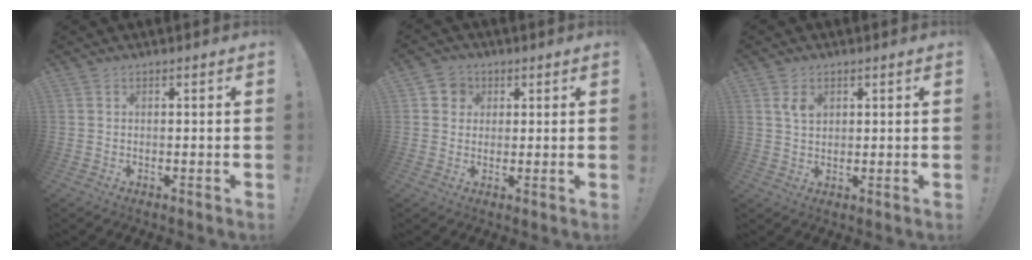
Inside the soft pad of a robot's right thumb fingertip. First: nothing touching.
{"total": 4.5, "force": [1.1, 4.2, 1.1], "torque": [-0.017, 0.003, 0.021]}
{"total": 3.9, "force": [1.8, 2.6, 2.3], "torque": [-0.039, 0.001, 0.031]}